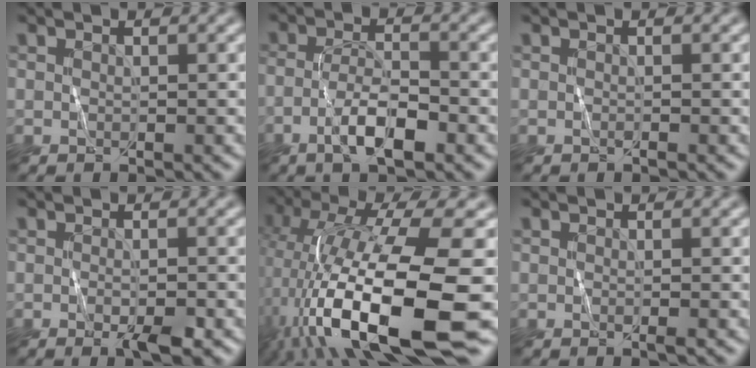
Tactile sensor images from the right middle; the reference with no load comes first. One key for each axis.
{"total": 4.2, "fx": -2.1, "fy": 1.2, "fz": 3.5, "tx": -0.067, "ty": 0.003, "tz": -0.043}
{"total": 0.0}
{"total": 2.3, "fx": -0.9, "fy": 0.6, "fz": 2.0, "tx": -0.032, "ty": -0.002, "tz": -0.014}
{"total": 15.5, "fx": -4.2, "fy": 4.2, "fz": 14.3, "tx": -0.257, "ty": -0.005, "tz": -0.063}
{"total": 0.6, "fx": 0.0, "fy": 0.1, "fz": 0.6, "tx": -0.009, "ty": 0.000, "tz": -0.001}